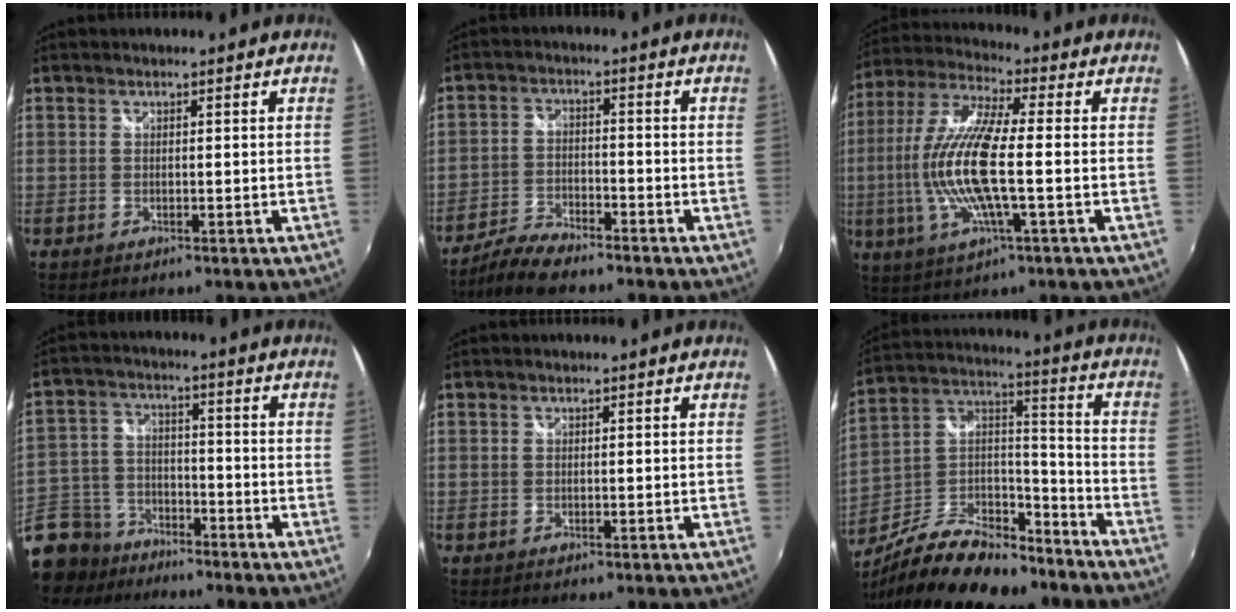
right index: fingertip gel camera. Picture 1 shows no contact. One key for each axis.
{"total": 7.1, "fx": -6.2, "fy": 1.7, "fz": 3.0, "tx": -0.076, "ty": -0.006, "tz": -0.118}
{"total": 15.5, "fx": -1.9, "fy": 2.9, "fz": 15.1, "tx": -0.297, "ty": -0.005, "tz": -0.038}
{"total": 16.7, "fx": -12.0, "fy": 10.0, "fz": 5.9, "tx": -0.178, "ty": 0.004, "tz": -0.207}
{"total": 0.0}
{"total": 21.4, "fx": -15.6, "fy": 8.8, "fz": 11.9, "tx": -0.239, "ty": 0.011, "tz": -0.252}